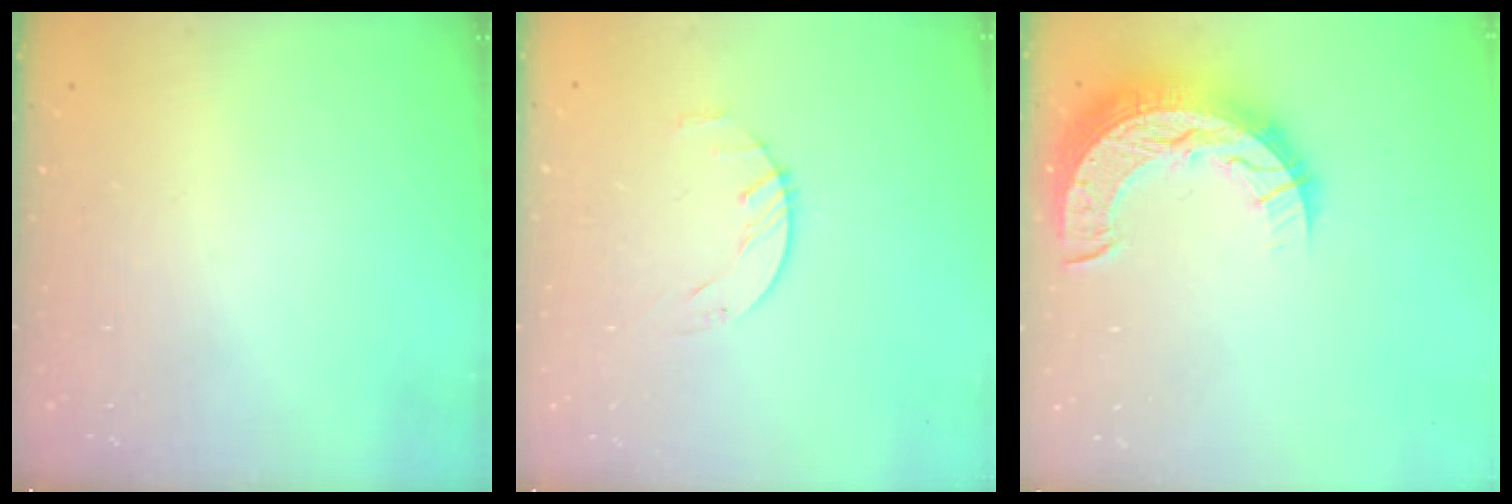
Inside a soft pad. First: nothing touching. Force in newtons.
{"total": 1.6, "press": 1.6, "slide": 0.3}
{"total": 15.0, "press": 15.0, "slide": 1.0}